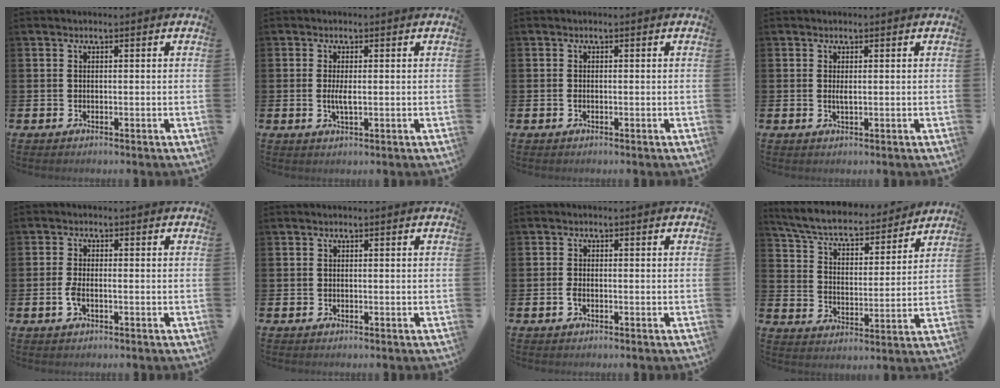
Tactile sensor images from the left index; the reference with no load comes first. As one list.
[{"total": 2.2, "force": [0.0, 0.7, 2.1], "torque": [-0.040, -0.001, -0.002]}, {"total": 0.6, "force": [-0.2, 0.3, 0.5], "torque": [-0.017, 0.005, -0.004]}, {"total": 1.0, "force": [0.2, 0.2, 1.0], "torque": [-0.019, 0.001, 0.002]}, {"total": 2.0, "force": [-0.7, 0.7, 1.7], "torque": [-0.031, 0.000, -0.013]}, {"total": 0.0}, {"total": 1.4, "force": [-0.5, 0.7, 1.1], "torque": [-0.029, 0.004, -0.009]}, {"total": 6.7, "force": [6.1, 1.5, 2.0], "torque": [-0.078, -0.049, 0.103]}]